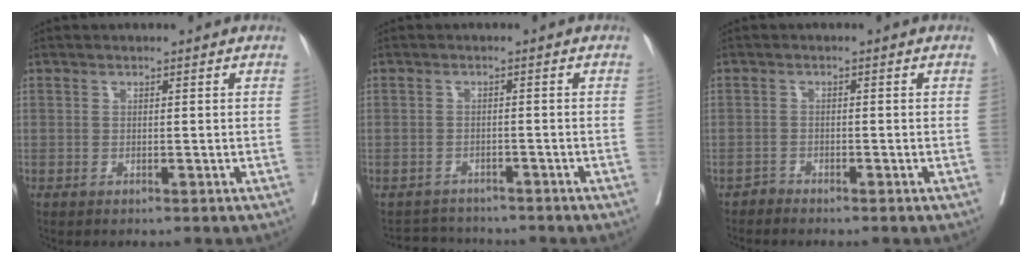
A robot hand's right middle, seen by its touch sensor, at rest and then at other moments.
{"total": 4.1, "force": [-4.0, 0.9, -0.6], "torque": [0.010, 0.004, -0.061]}
{"total": 0.9, "force": [-0.8, 0.0, -0.4], "torque": [0.010, -0.003, -0.016]}